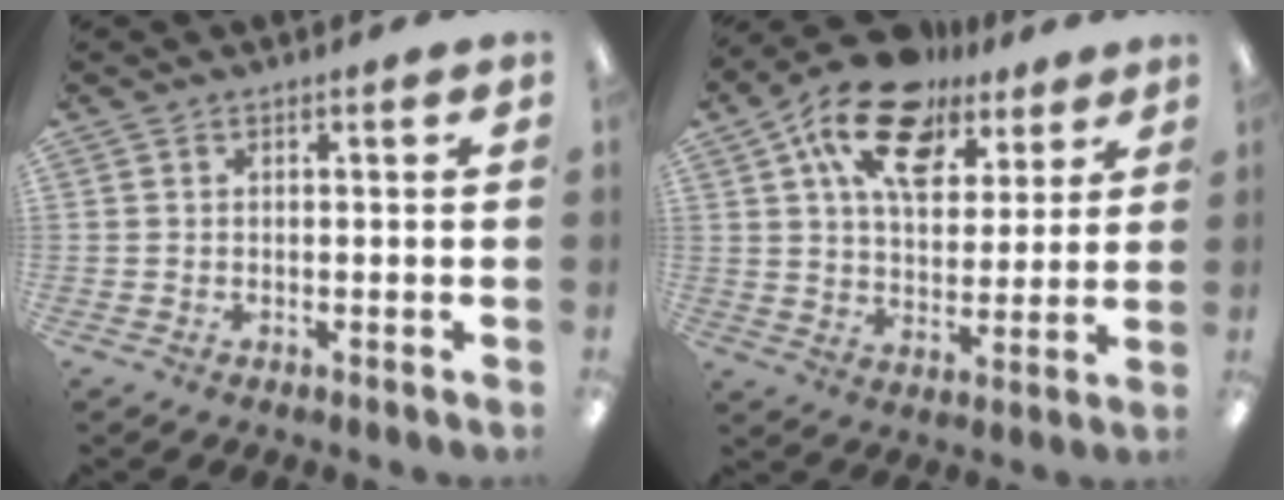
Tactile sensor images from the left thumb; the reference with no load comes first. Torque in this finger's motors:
{"motor_torque": [0.33, 0.48, 1.42, -1.35, 0.36]}